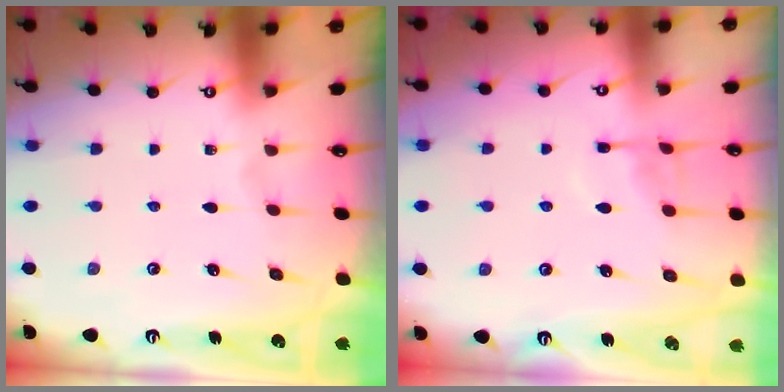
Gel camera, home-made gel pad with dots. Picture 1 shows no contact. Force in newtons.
{"total": 6.4, "press": 6.3, "slide": 0.6}